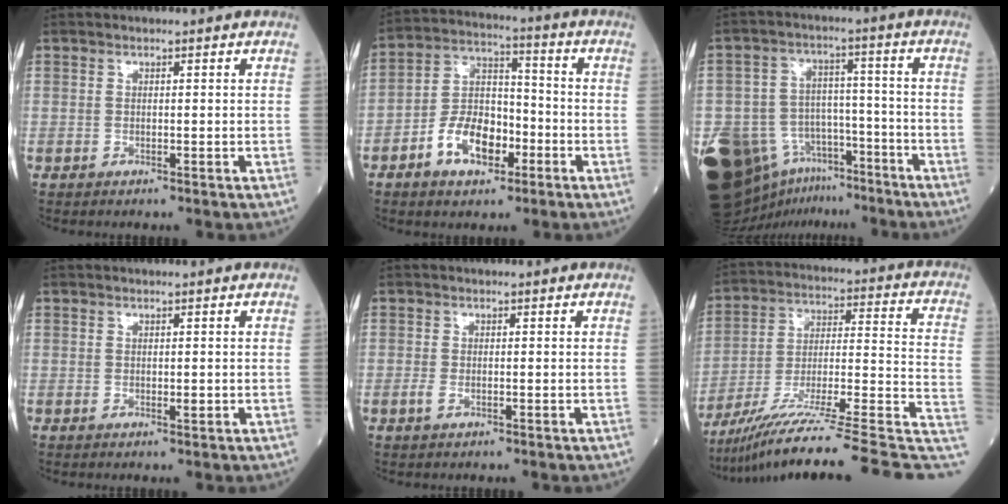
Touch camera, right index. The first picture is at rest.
{"total": 10.1, "force": [-4.6, 5.4, 7.2], "torque": [-0.142, 0.018, -0.081]}
{"total": 22.5, "force": [-14.1, 13.8, 10.9], "torque": [-0.275, 0.017, -0.222]}
{"total": 0.6, "force": [-0.1, 0.1, 0.5], "torque": [-0.008, -0.002, 0.000]}
{"total": 1.2, "force": [-0.5, 0.5, 0.9], "torque": [-0.024, -0.001, -0.007]}
{"total": 25.2, "force": [-18.7, 0.7, 16.8], "torque": [-0.198, 0.022, -0.290]}